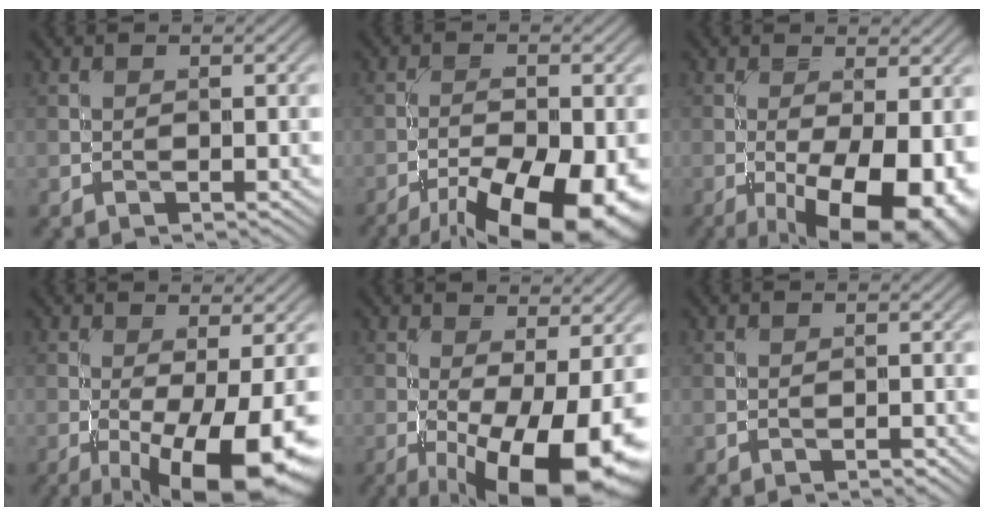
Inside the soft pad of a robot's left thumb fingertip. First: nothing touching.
{"total": 14.9, "force": [-9.3, 5.5, 10.3], "torque": [-0.156, -0.040, -0.126]}
{"total": 14.0, "force": [-5.1, 5.4, 11.9], "torque": [-0.169, -0.016, -0.063]}
{"total": 12.5, "force": [-4.8, 3.1, 11.1], "torque": [-0.164, -0.015, -0.066]}
{"total": 13.8, "force": [-4.9, 4.1, 12.2], "torque": [-0.186, -0.016, -0.067]}
{"total": 0.6, "force": [-0.4, 0.2, 0.4], "torque": [-0.004, 0.001, -0.008]}